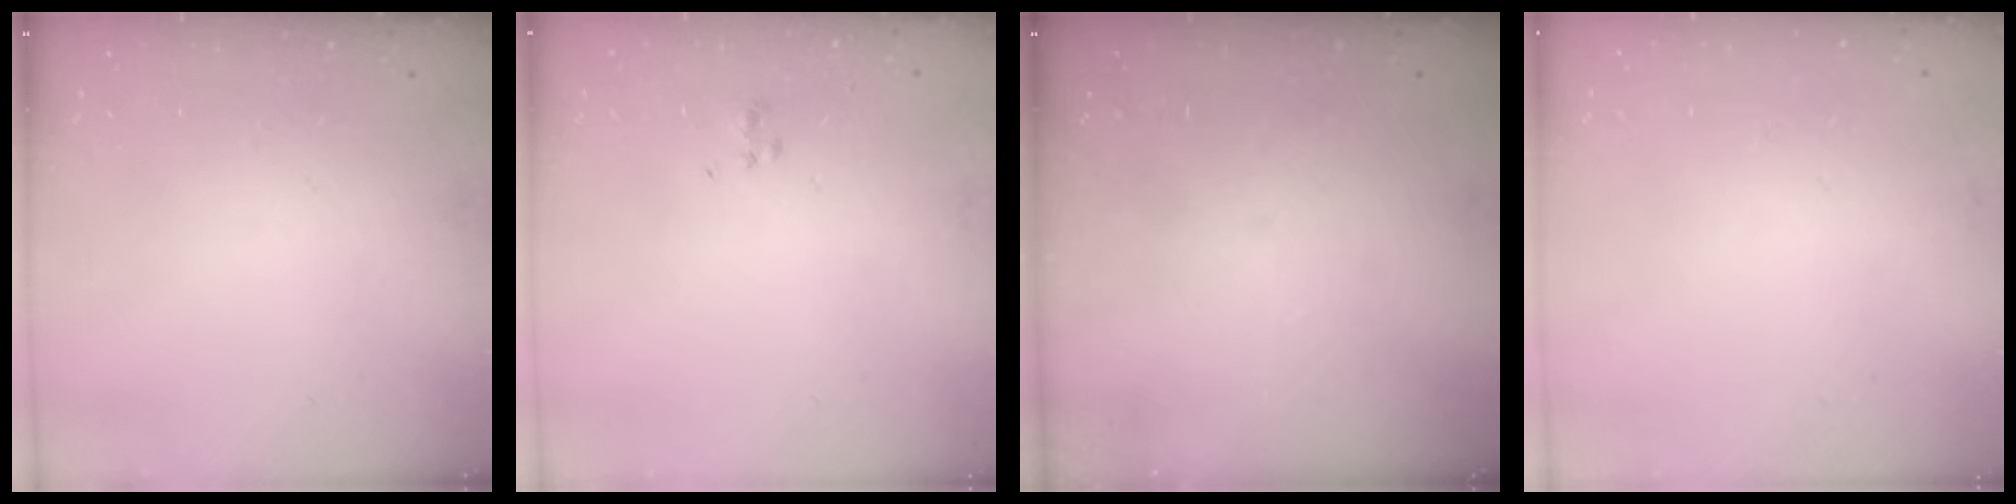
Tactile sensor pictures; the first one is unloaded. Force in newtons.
{"total": 1.3, "press": 1.2, "slide": 0.6}
{"total": 0.0}
{"total": 1.6, "press": 1.6, "slide": 0.2}